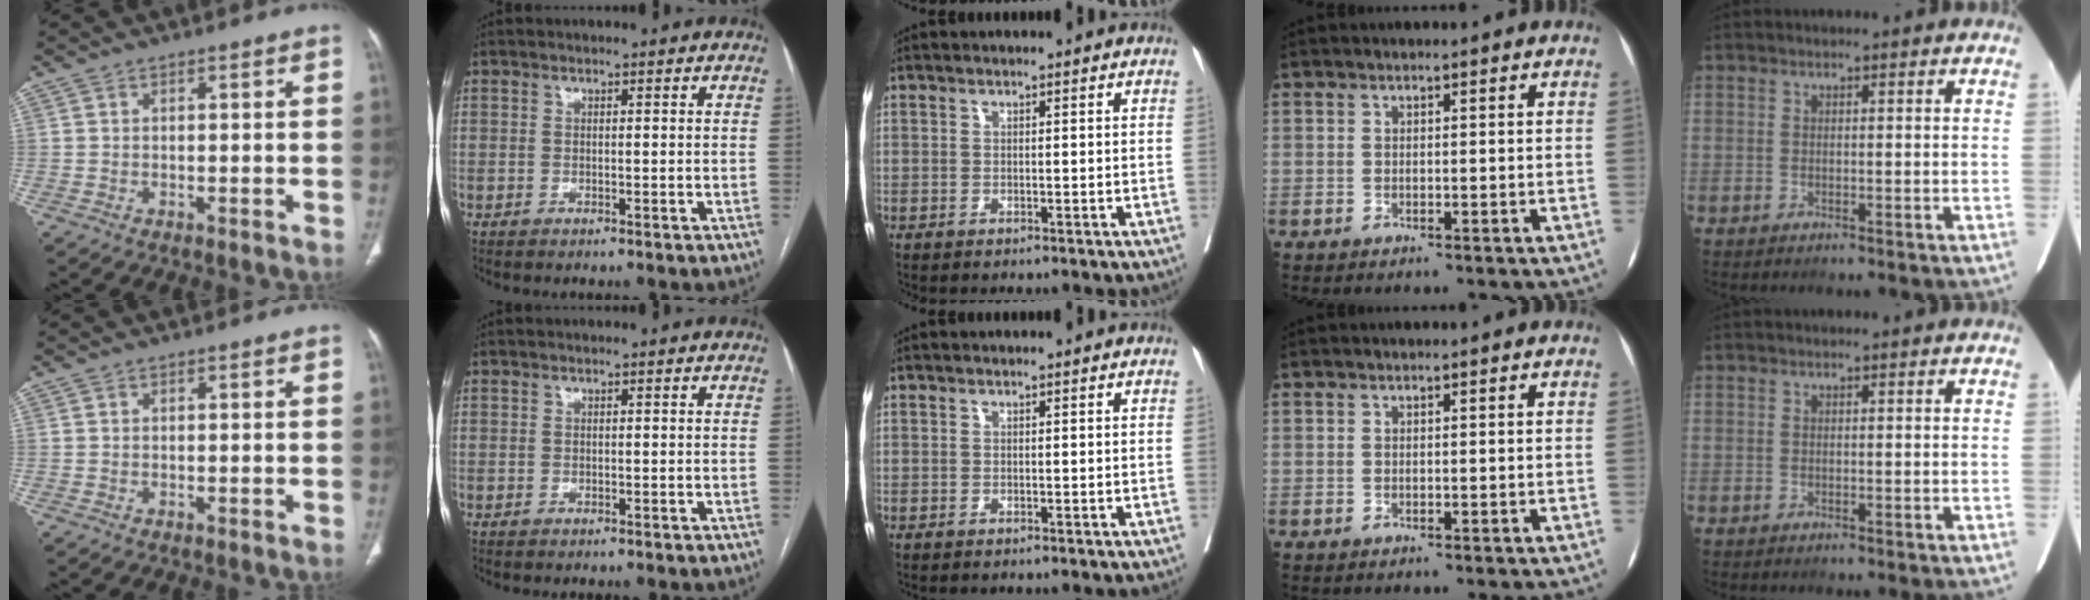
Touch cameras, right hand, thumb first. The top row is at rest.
{}